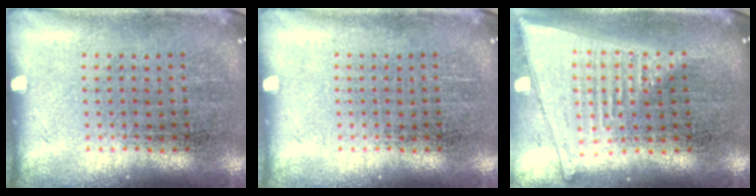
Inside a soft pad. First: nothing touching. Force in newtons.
{"total": 0.0}
{"total": 2.0, "press": 1.7, "slide": 1.0}